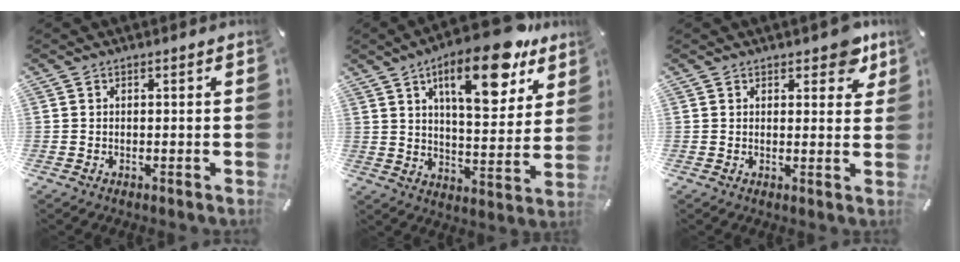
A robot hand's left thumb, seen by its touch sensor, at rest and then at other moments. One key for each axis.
{"total": 18.8, "fx": 11.2, "fy": 6.9, "fz": 13.4, "tx": -0.203, "ty": -0.056, "tz": 0.177}
{"total": 5.5, "fx": 3.8, "fy": 3.1, "fz": 2.6, "tx": -0.014, "ty": -0.017, "tz": 0.061}